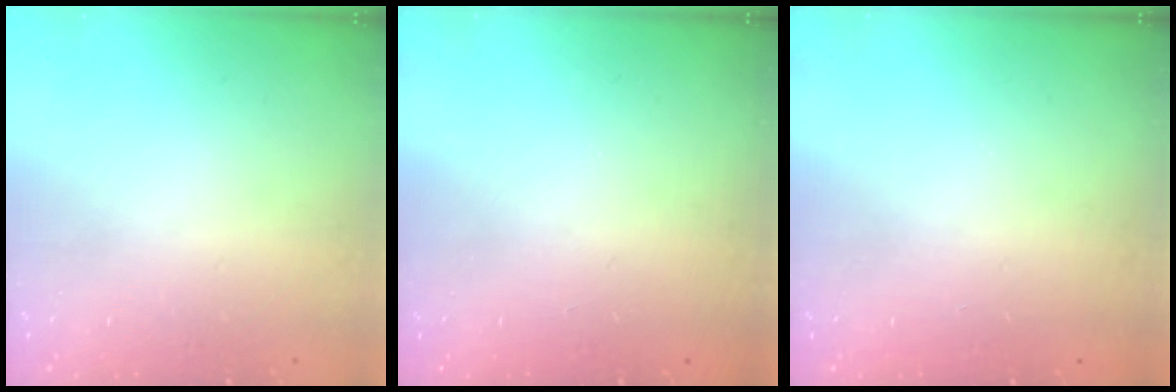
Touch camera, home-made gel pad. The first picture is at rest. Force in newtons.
{"total": 0.0}
{"total": 0.0}